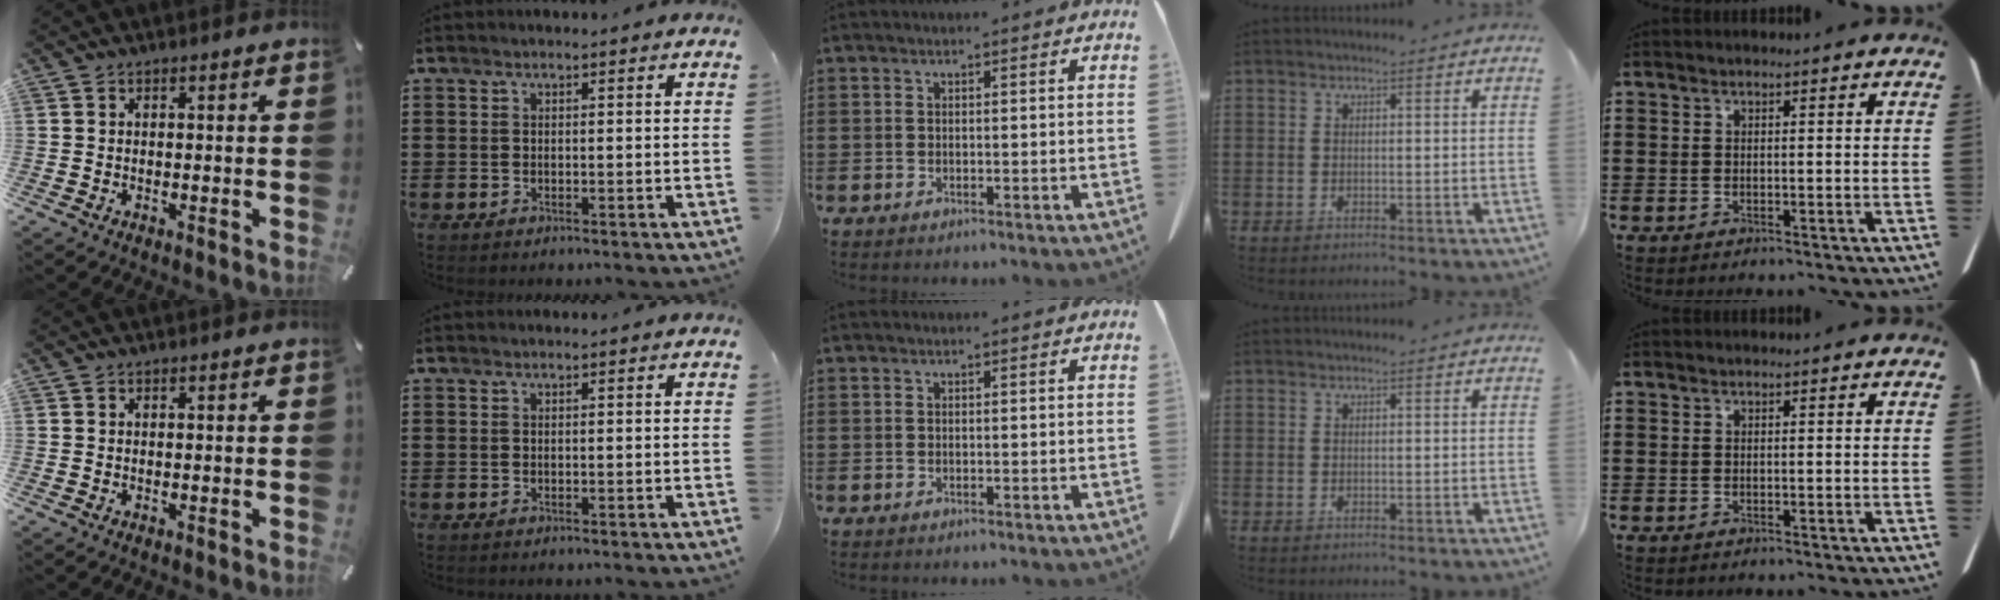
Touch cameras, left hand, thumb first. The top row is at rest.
{}